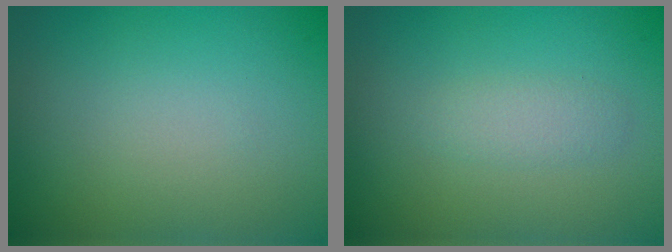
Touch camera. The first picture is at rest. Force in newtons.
{"total": 1.5, "press": 1.5, "slide": 0.0}